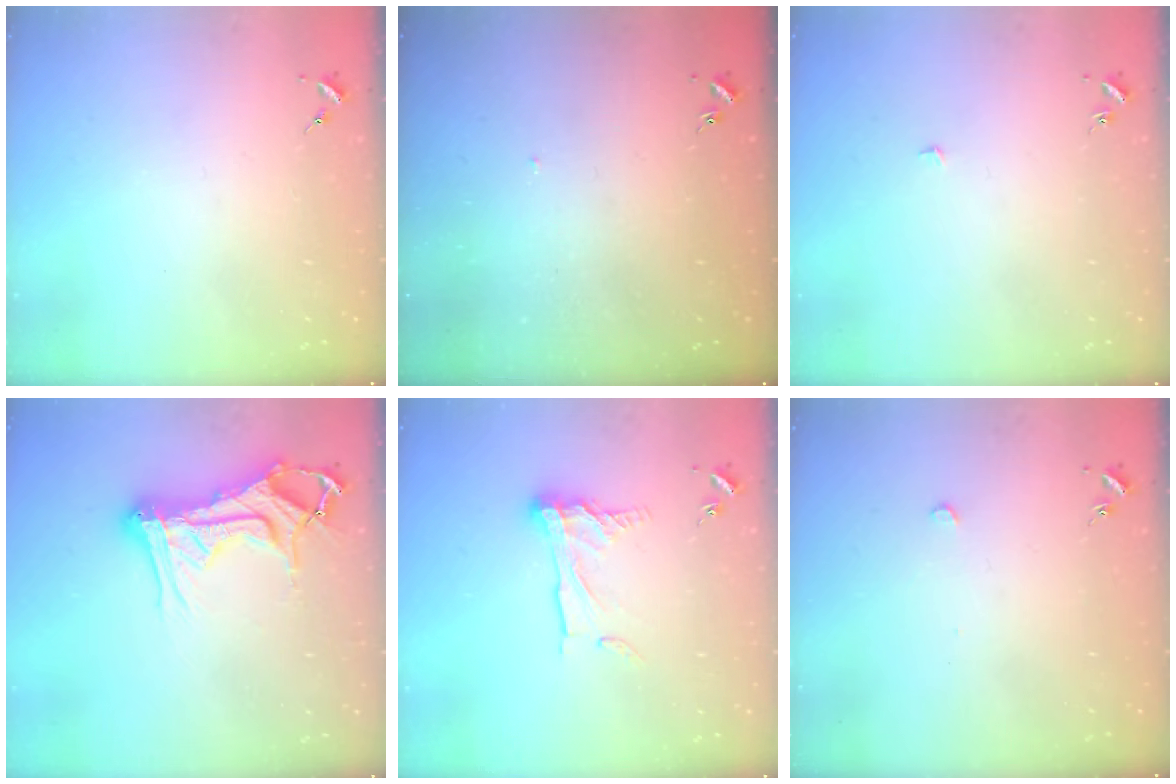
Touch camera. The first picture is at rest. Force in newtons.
{"total": 1.2, "press": 1.2, "slide": 0.1}
{"total": 2.1, "press": 2.1, "slide": 0.1}
{"total": 17.0, "press": 16.9, "slide": 2.0}
{"total": 11.4, "press": 11.4, "slide": 0.9}
{"total": 2.7, "press": 2.6, "slide": 0.3}